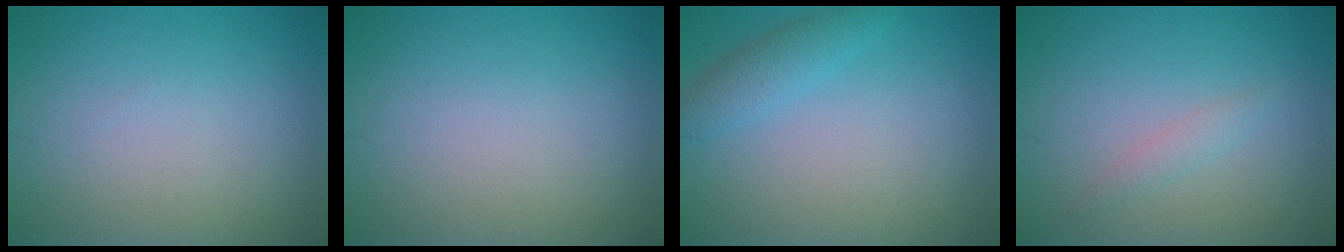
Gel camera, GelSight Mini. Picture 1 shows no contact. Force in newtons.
{"total": 0.0}
{"total": 2.3, "press": 2.3, "slide": 0.1}
{"total": 1.1, "press": 1.1, "slide": 0.0}